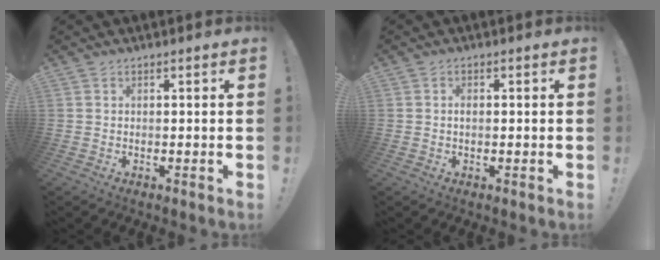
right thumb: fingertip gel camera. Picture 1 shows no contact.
{"total": 1.2, "force": [0.0, 0.6, 1.1], "torque": [-0.022, 0.004, 0.001]}